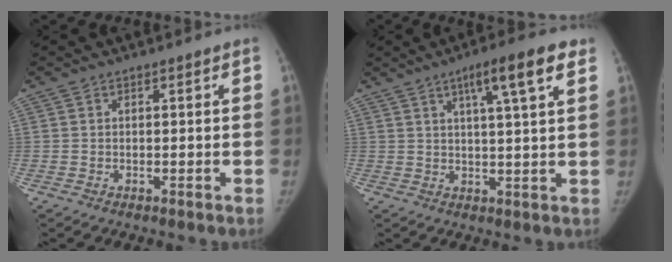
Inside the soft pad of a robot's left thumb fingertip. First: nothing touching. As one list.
[{"total": 9.2, "force": [4.7, 1.1, 7.8], "torque": [-0.117, -0.008, 0.068]}]